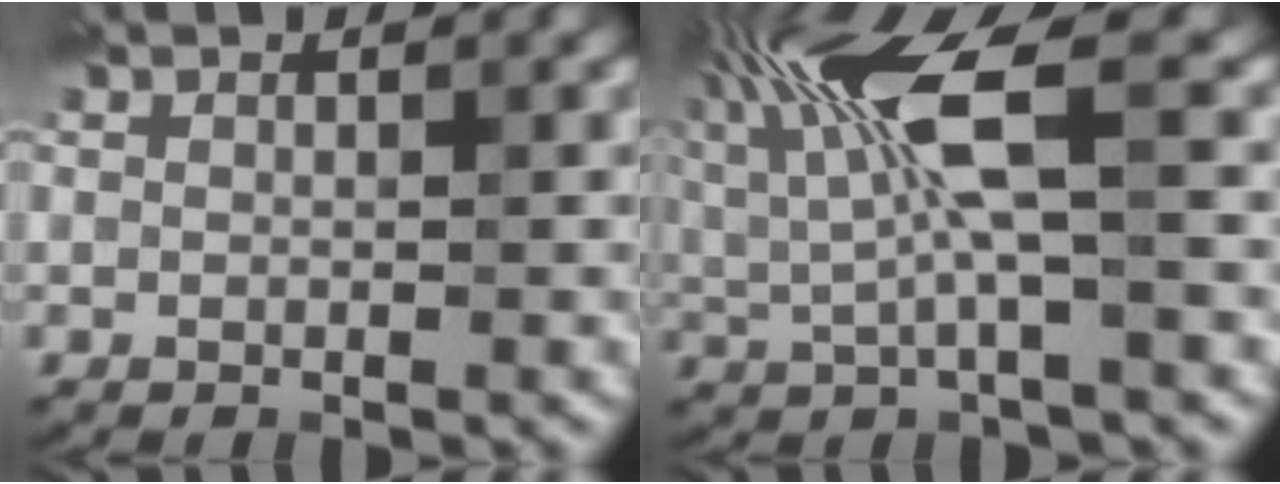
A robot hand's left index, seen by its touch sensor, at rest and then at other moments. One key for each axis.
{"total": 9.0, "fx": 2.2, "fy": 2.2, "fz": 8.5, "tx": -0.176, "ty": 0.010, "tz": 0.038}